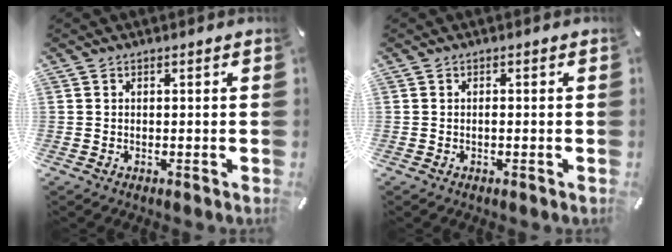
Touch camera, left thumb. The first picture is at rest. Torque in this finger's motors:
{"motor_torque": [-0.21, 0.02, 0.19, 0.08, 0.01]}